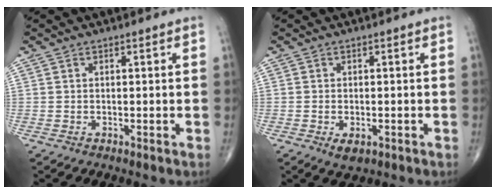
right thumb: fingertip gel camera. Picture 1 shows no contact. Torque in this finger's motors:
{"motor_torque": [-0.31, 0.12, -0.09, -0.11, 0.06]}